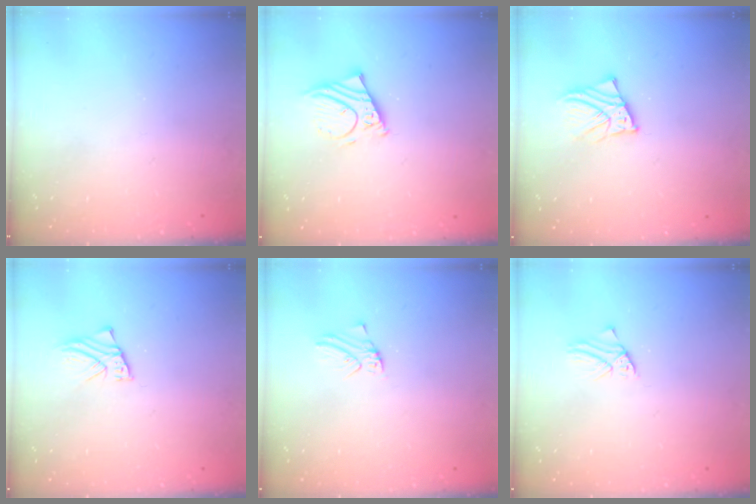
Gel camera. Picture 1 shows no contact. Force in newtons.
{"total": 7.4, "press": 7.4, "slide": 0.8}
{"total": 4.1, "press": 4.1, "slide": 0.5}
{"total": 1.7, "press": 1.7, "slide": 0.1}
{"total": 0.0}
{"total": 1.1, "press": 1.1, "slide": 0.2}